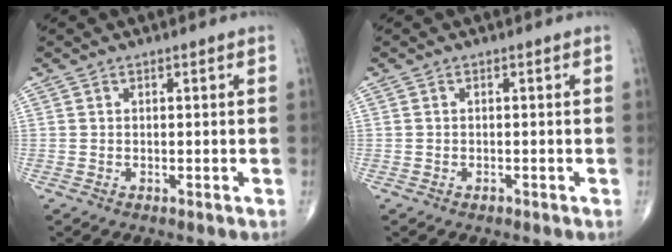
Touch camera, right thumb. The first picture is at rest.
{"total": 0.6, "force": [-0.4, 0.3, 0.2], "torque": [-0.002, 0.001, -0.006]}